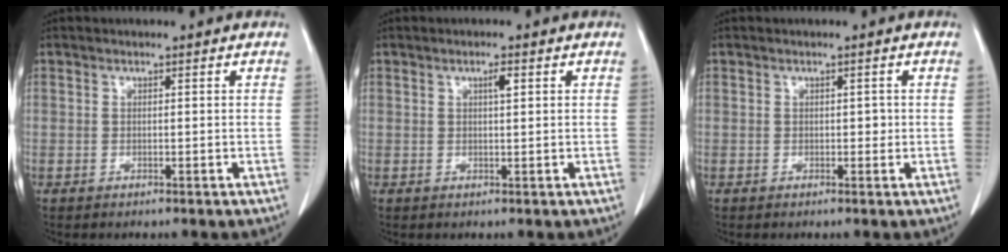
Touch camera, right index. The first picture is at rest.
{"total": 1.5, "force": [0.6, 0.2, 1.3], "torque": [-0.023, 0.001, 0.009]}
{"total": 1.0, "force": [0.0, 0.6, 0.7], "torque": [-0.008, 0.006, 0.001]}